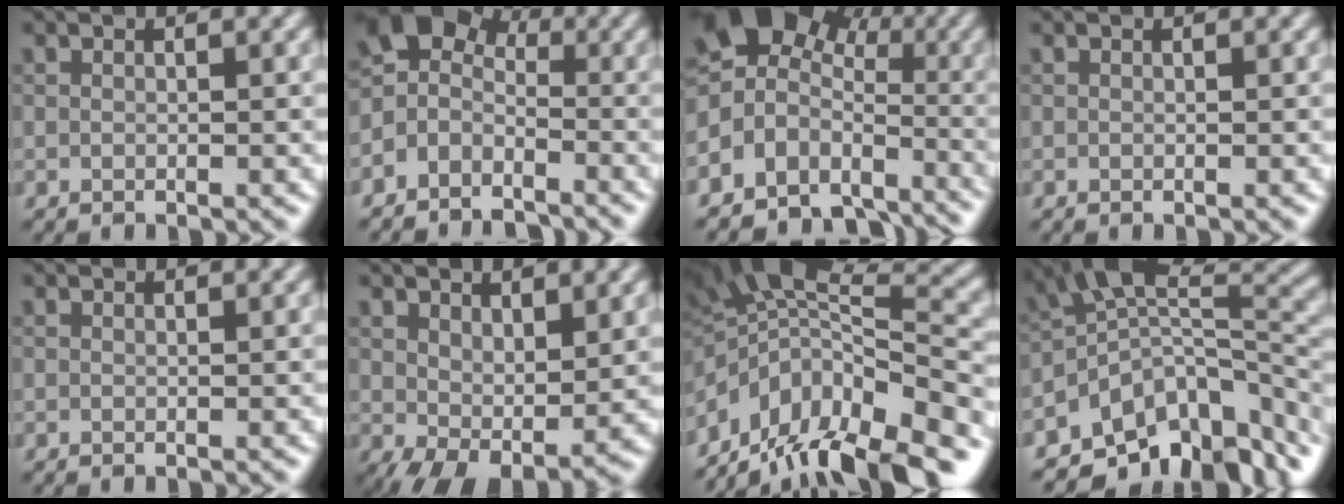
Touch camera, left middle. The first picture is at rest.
{"total": 4.8, "force": [-2.4, 3.5, 2.2], "torque": [-0.034, 0.000, -0.054]}
{"total": 8.4, "force": [-2.1, 7.0, 4.2], "torque": [-0.070, -0.010, -0.042]}
{"total": 0.0}
{"total": 1.3, "force": [1.2, 0.1, 0.3], "torque": [-0.012, -0.004, 0.011]}
{"total": 5.4, "force": [1.2, 3.0, 4.3], "torque": [-0.083, -0.018, 0.028]}
{"total": 15.0, "force": [-9.2, 5.7, 10.3], "torque": [-0.192, 0.011, -0.145]}
{"total": 11.1, "force": [-5.6, 5.8, 7.6], "torque": [-0.109, 0.009, -0.108]}